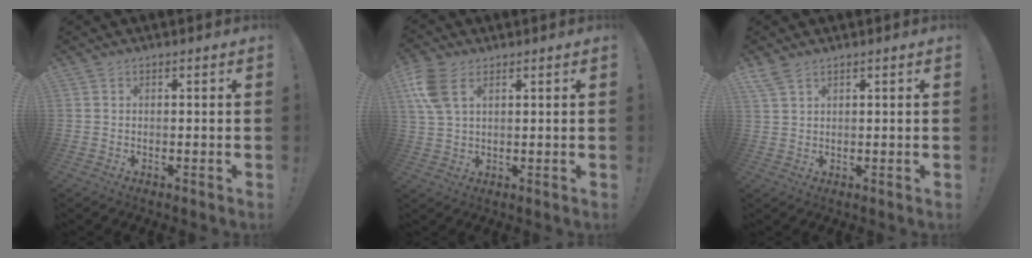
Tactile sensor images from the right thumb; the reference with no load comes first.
{"total": 8.2, "force": [3.6, 4.6, 5.8], "torque": [-0.125, 0.000, 0.072]}
{"total": 3.8, "force": [2.9, 1.3, 2.2], "torque": [-0.050, -0.008, 0.057]}